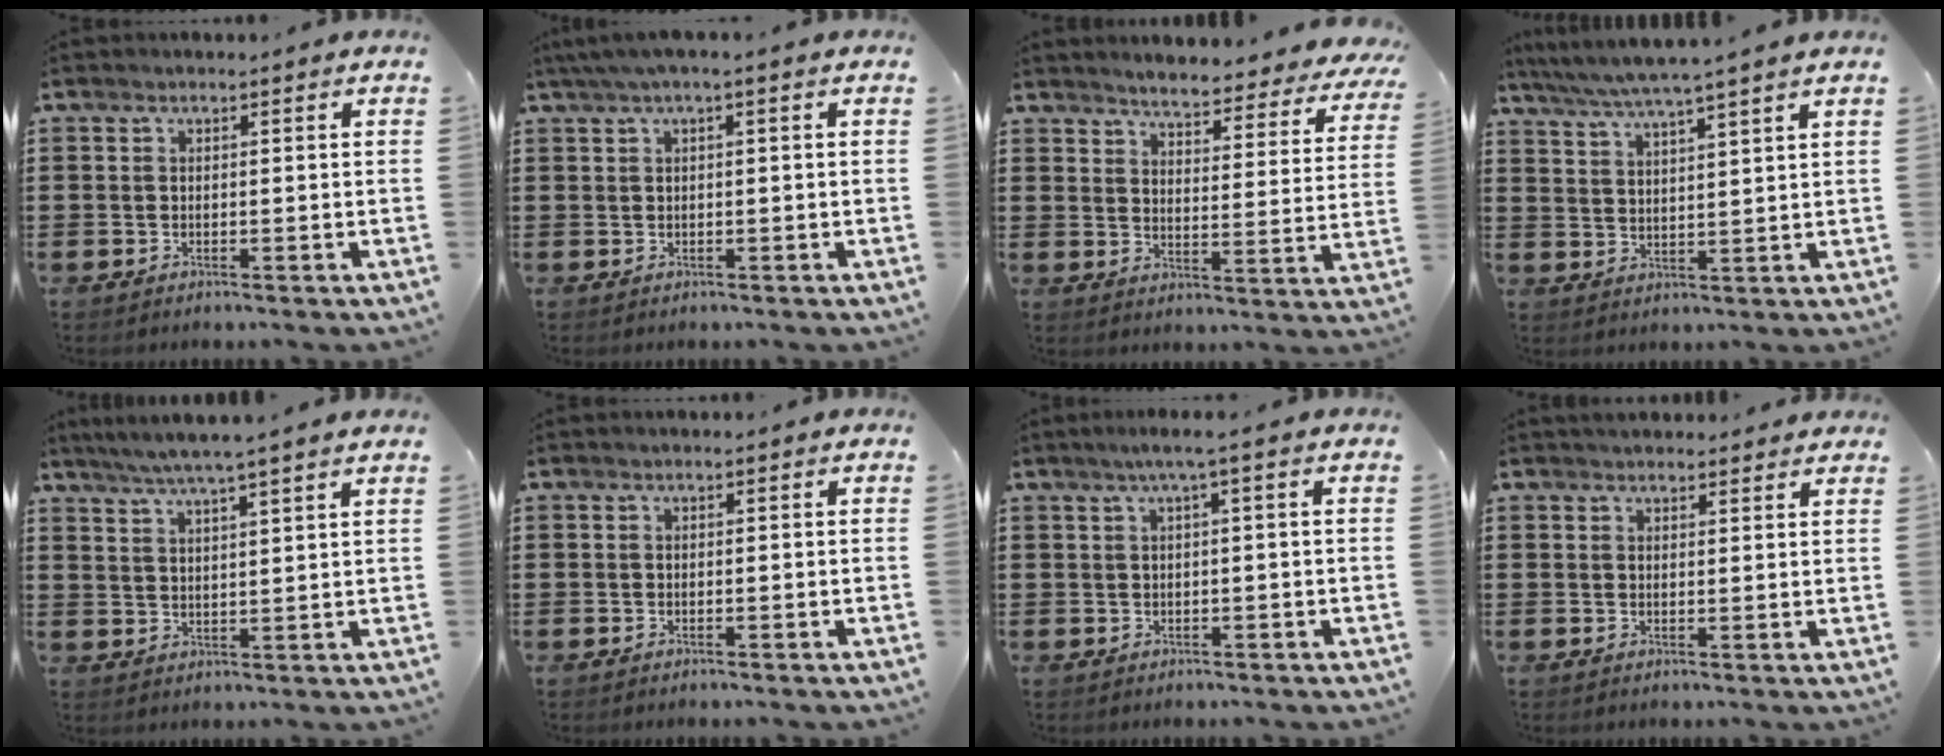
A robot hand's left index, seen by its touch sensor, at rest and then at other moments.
{"total": 1.8, "force": [-0.1, 0.1, 1.8], "torque": [-0.028, -0.002, -0.002]}
{"total": 4.4, "force": [4.3, -0.3, 1.0], "torque": [-0.040, -0.036, 0.070]}
{"total": 4.7, "force": [4.2, -0.7, 2.2], "torque": [-0.055, -0.022, 0.071]}
{"total": 4.6, "force": [4.1, -0.7, 2.0], "torque": [-0.052, -0.015, 0.070]}
{"total": 0.0}
{"total": 1.9, "force": [0.3, -0.1, 1.9], "torque": [-0.034, -0.002, 0.003]}
{"total": 2.1, "force": [2.1, 0.3, 0.1], "torque": [-0.006, 0.001, 0.040]}